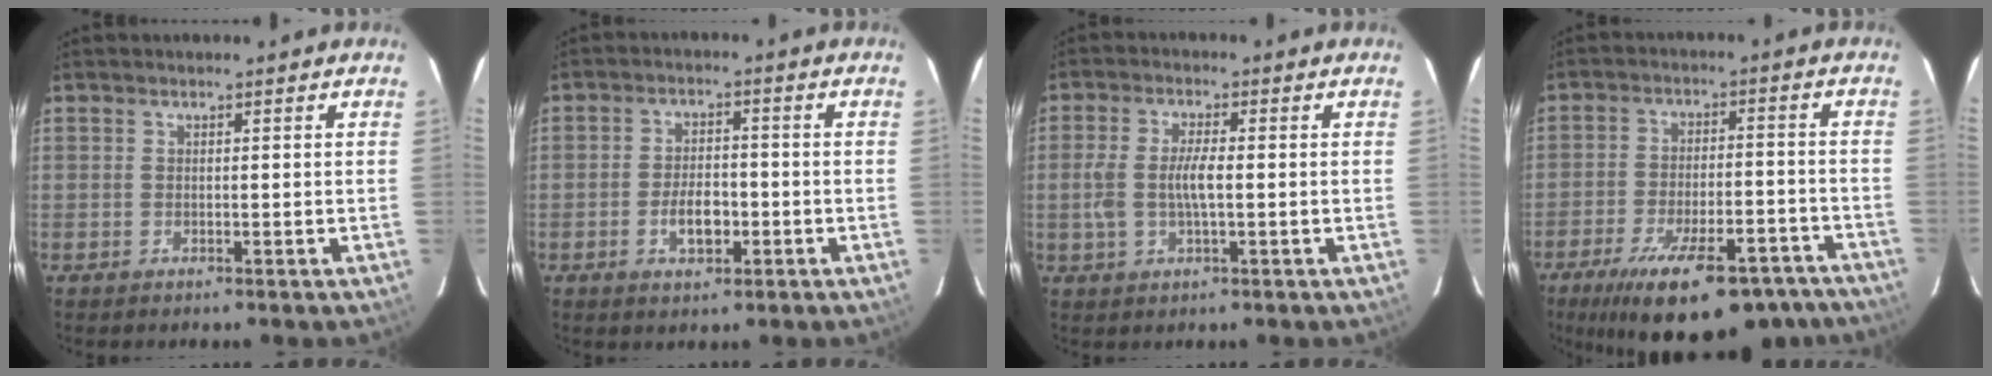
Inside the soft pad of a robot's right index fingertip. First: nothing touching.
{"total": 5.6, "force": [-2.0, 2.8, 4.3], "torque": [-0.088, 0.003, -0.031]}
{"total": 6.0, "force": [-0.5, 2.0, 5.7], "torque": [-0.117, 0.003, -0.008]}
{"total": 23.5, "force": [-17.7, 8.0, 13.3], "torque": [-0.223, -0.022, -0.243]}